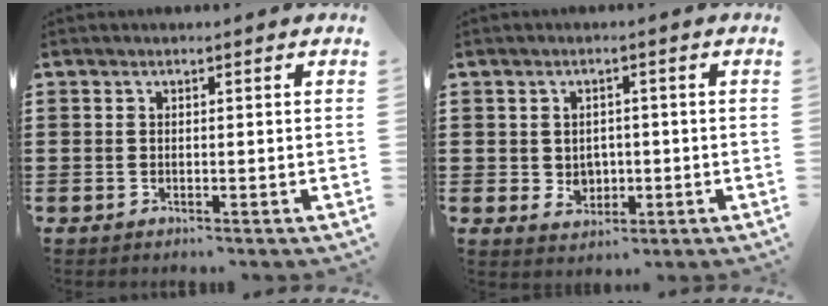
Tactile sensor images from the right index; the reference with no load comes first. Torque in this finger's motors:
{"motor_torque": [-0.21, 0.18, 0.01, 0.03]}